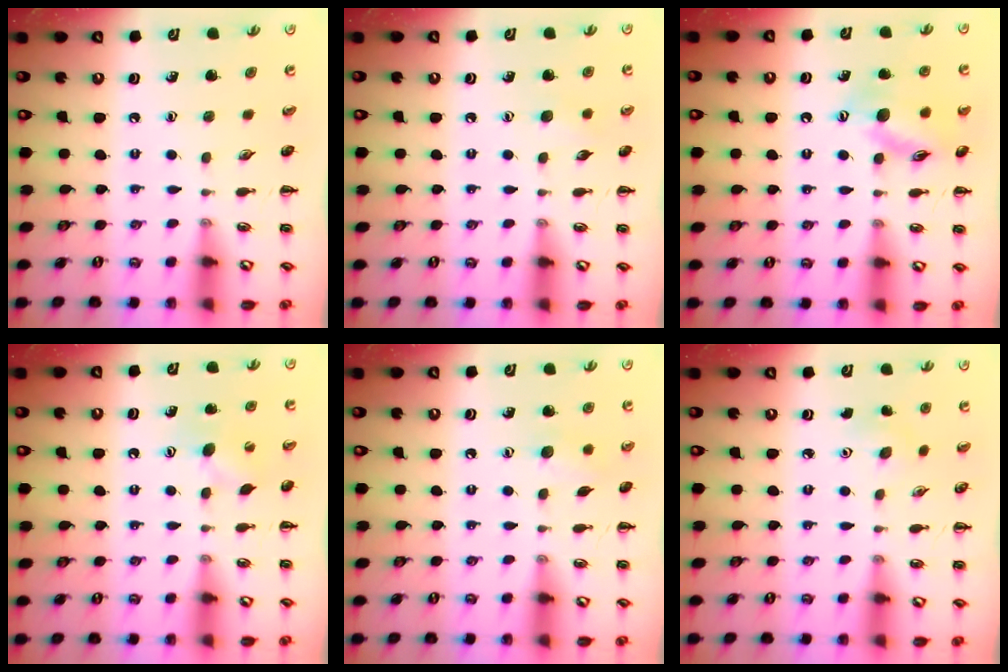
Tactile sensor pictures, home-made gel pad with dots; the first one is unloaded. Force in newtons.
{"total": 4.6, "press": 4.5, "slide": 1.0}
{"total": 13.5, "press": 13.4, "slide": 1.2}
{"total": 6.7, "press": 6.4, "slide": 1.9}
{"total": 6.1, "press": 6.0, "slide": 1.3}
{"total": 3.0, "press": 2.8, "slide": 0.8}